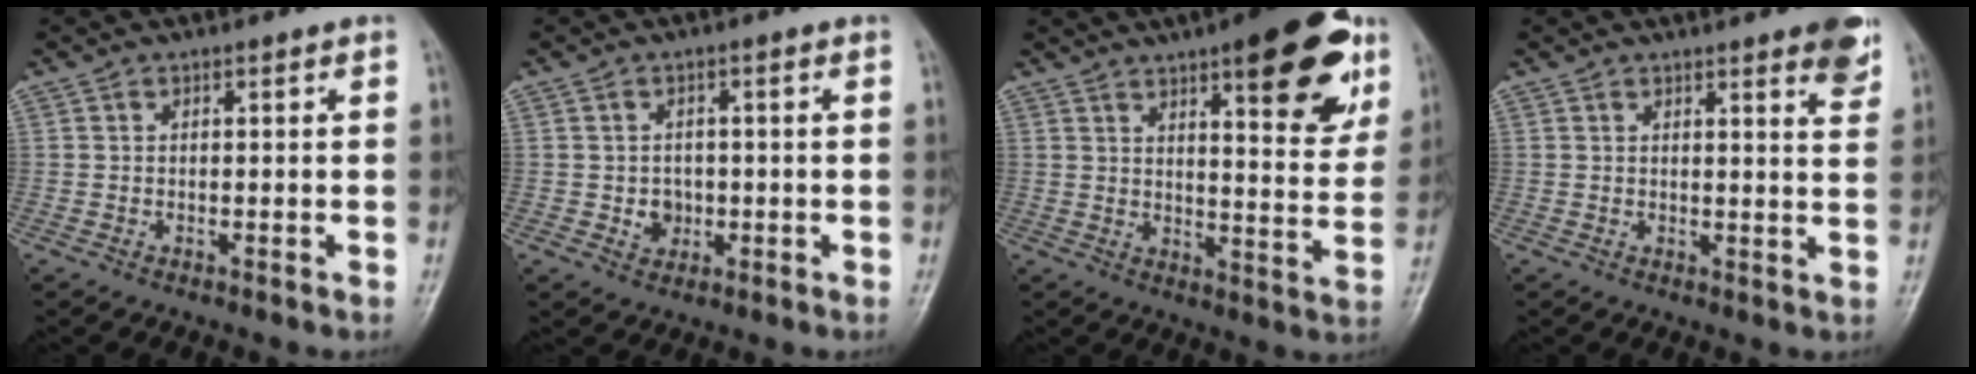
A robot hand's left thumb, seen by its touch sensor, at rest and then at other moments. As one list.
[{"total": 3.3, "force": [-0.5, 2.9, 1.4], "torque": [-0.002, 0.004, -0.004]}, {"total": 17.7, "force": [9.5, 5.3, 13.9], "torque": [-0.143, -0.039, 0.126]}, {"total": 6.7, "force": [4.3, 1.4, 5.0], "torque": [-0.047, -0.019, 0.047]}]